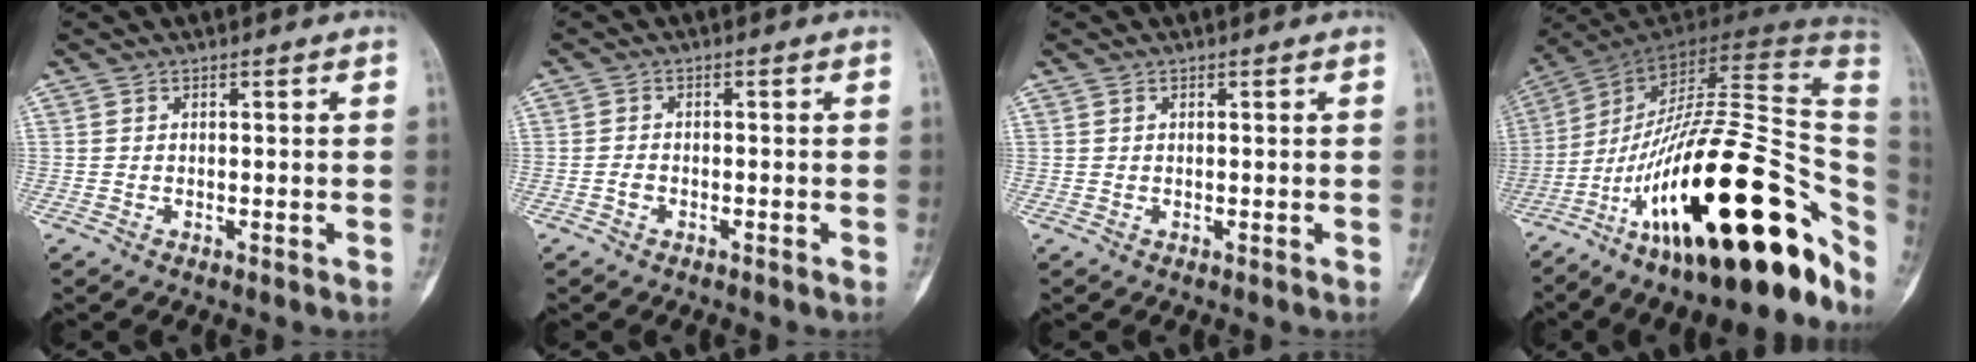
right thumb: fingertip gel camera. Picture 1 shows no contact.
{"total": 1.3, "force": [-0.7, 0.9, 0.7], "torque": [-0.014, 0.005, -0.014]}
{"total": 0.0}
{"total": 36.6, "force": [-13.3, 13.5, 31.3], "torque": [-0.404, 0.071, -0.210]}